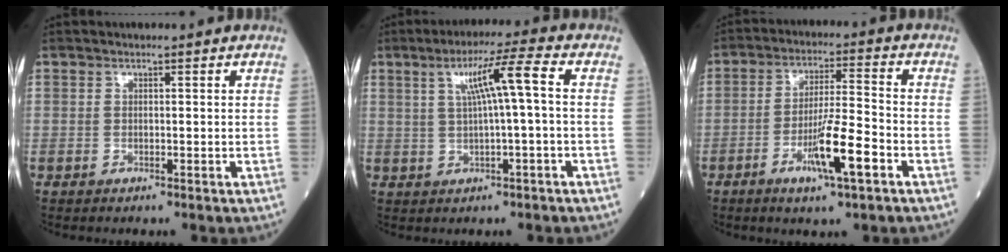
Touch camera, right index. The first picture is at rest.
{"total": 7.2, "force": [1.3, -0.5, 7.1], "torque": [-0.124, 0.015, 0.025]}
{"total": 9.6, "force": [-4.1, 0.6, 8.7], "torque": [-0.158, -0.008, -0.071]}